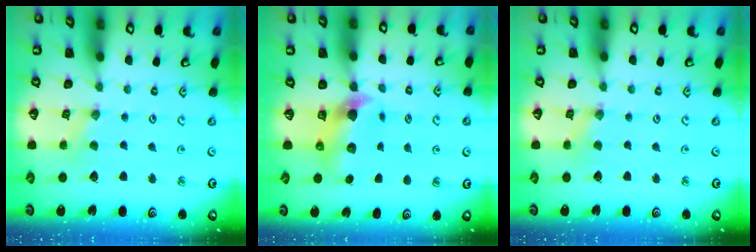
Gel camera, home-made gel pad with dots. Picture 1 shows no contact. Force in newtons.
{"total": 6.2, "press": 6.1, "slide": 0.7}
{"total": 0.0}